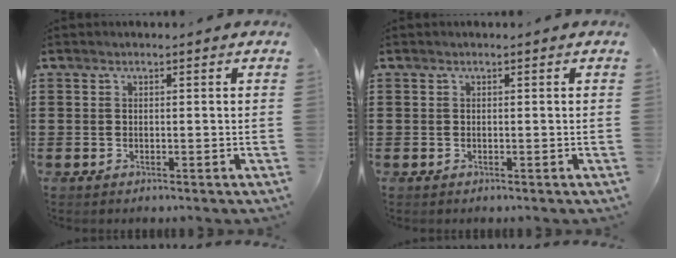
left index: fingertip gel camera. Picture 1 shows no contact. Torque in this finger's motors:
{"motor_torque": [0.00, 0.00, 0.00, 0.00]}